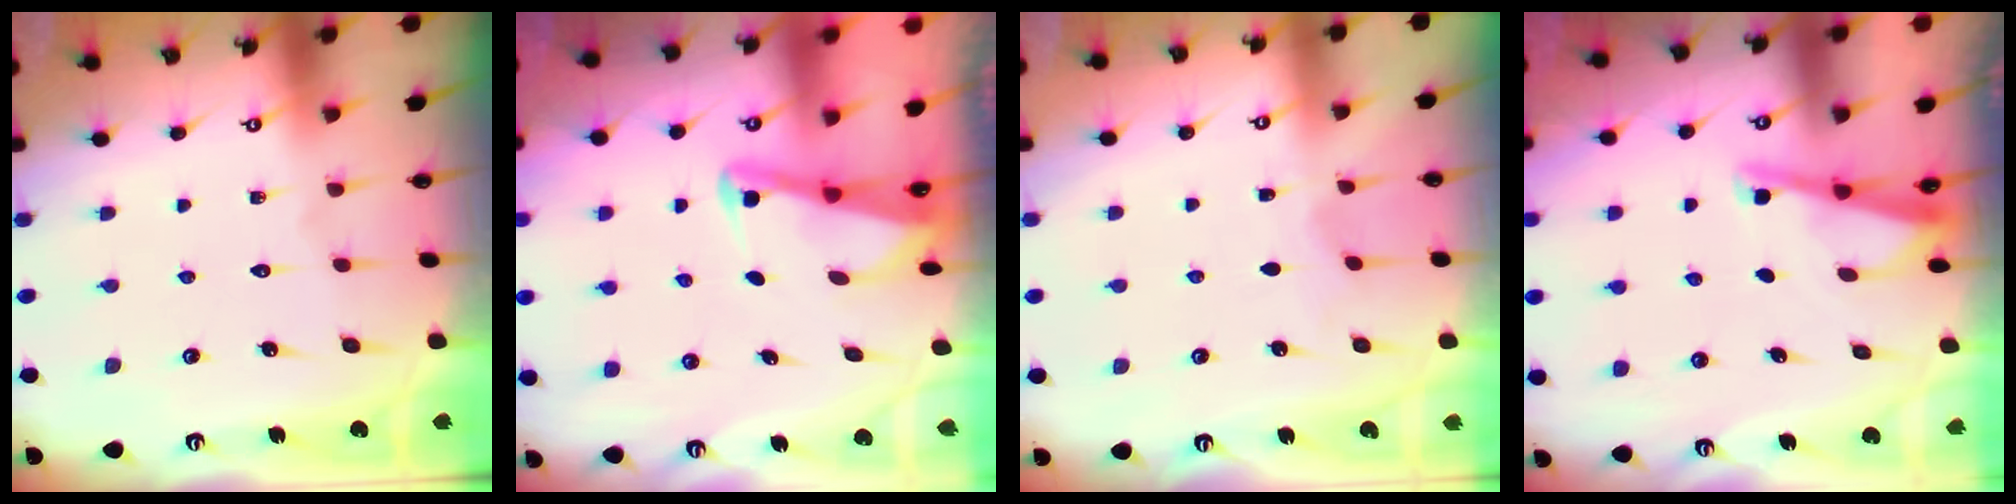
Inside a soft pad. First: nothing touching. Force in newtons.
{"total": 3.0, "press": 3.0, "slide": 0.4}
{"total": 2.7, "press": 2.7, "slide": 0.2}
{"total": 3.5, "press": 3.4, "slide": 0.4}